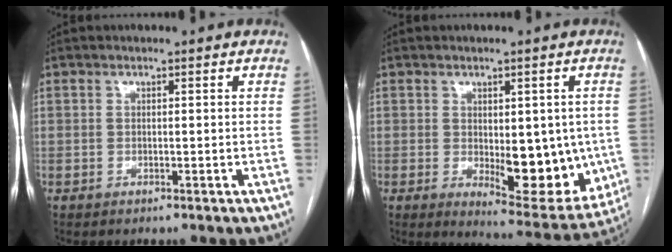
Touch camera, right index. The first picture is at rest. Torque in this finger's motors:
{"motor_torque": [0.95, -0.06, 0.30, 0.09]}